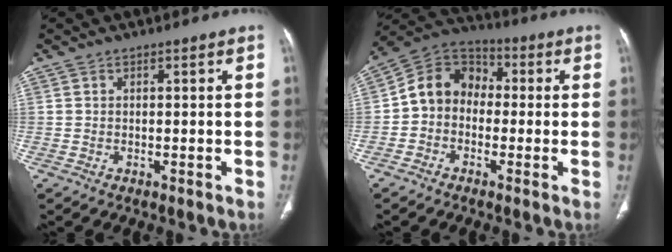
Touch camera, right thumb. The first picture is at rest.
{"total": 9.7, "force": [-0.9, 8.1, 5.2], "torque": [-0.069, 0.039, -0.035]}